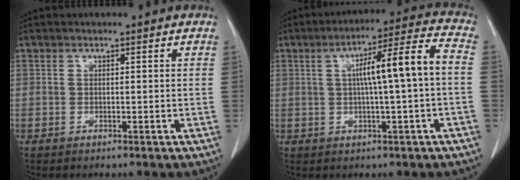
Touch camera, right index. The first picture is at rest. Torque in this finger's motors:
{"motor_torque": [0.94, -0.13, 0.49, 0.10]}